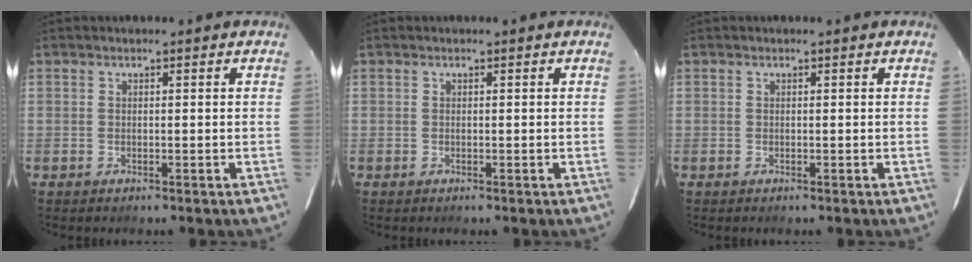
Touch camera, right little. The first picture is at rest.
{"total": 0.0}
{"total": 0.0}